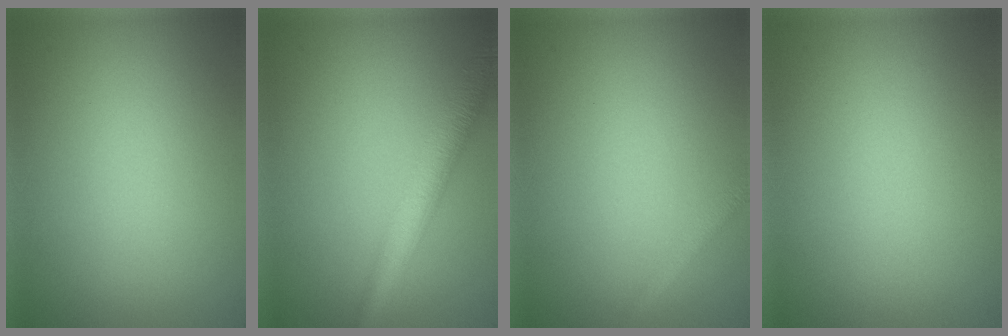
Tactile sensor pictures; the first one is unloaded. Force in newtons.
{"total": 5.0, "press": 5.0, "slide": 0.3}
{"total": 1.5, "press": 1.5, "slide": 0.0}
{"total": 0.0}